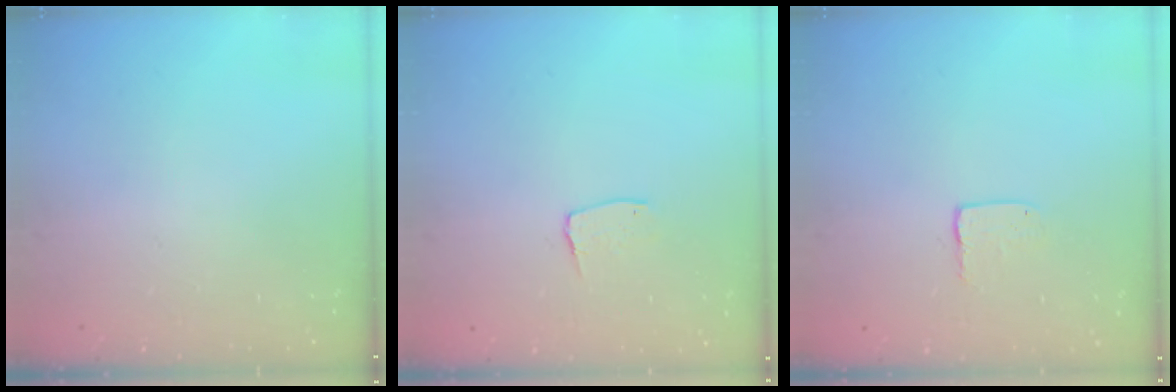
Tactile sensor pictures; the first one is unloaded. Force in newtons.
{"total": 4.7, "press": 4.7, "slide": 0.3}
{"total": 3.4, "press": 3.4, "slide": 0.2}